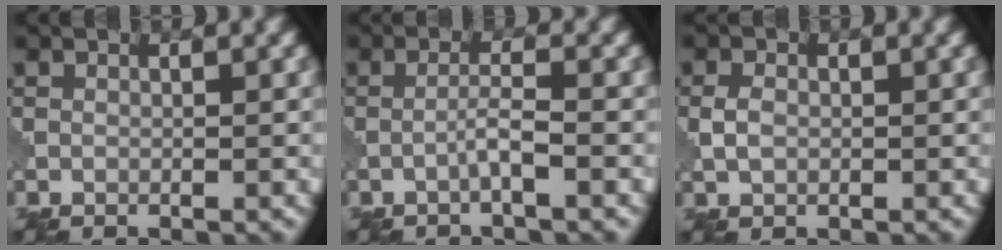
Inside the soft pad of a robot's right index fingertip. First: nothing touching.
{"total": 1.9, "force": [-0.9, 0.0, 1.7], "torque": [-0.032, 0.011, -0.023]}
{"total": 1.9, "force": [0.0, 1.4, 1.2], "torque": [-0.027, 0.002, 0.000]}